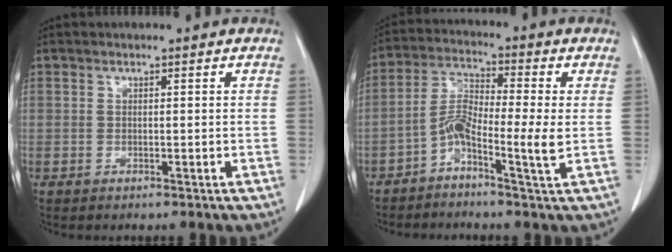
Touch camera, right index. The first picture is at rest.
{"total": 6.9, "force": [-2.3, 0.3, 6.5], "torque": [-0.135, 0.016, -0.053]}